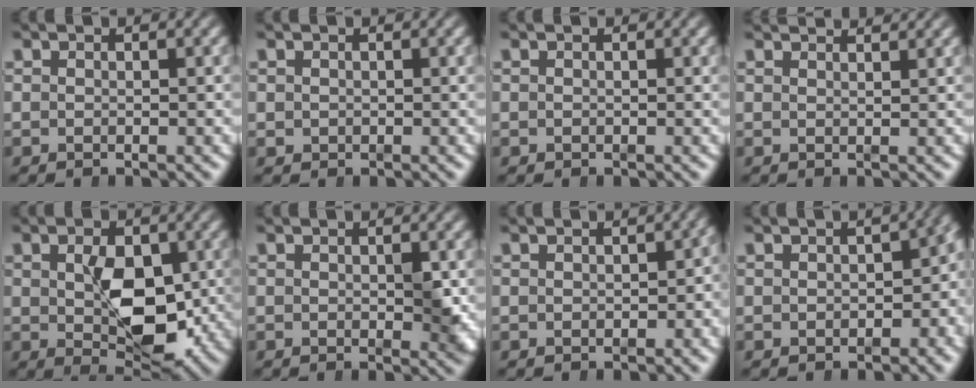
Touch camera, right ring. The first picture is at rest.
{"total": 0.6, "force": [0.0, 0.6, 0.1], "torque": [-0.010, -0.007, 0.005]}
{"total": 0.0}
{"total": 2.3, "force": [2.1, -0.6, 0.4], "torque": [0.003, 0.007, 0.033]}
{"total": 6.7, "force": [-0.4, 3.0, 6.0], "torque": [-0.086, -0.021, -0.001]}
{"total": 1.9, "force": [0.1, 0.7, 1.7], "torque": [-0.017, -0.001, -0.003]}
{"total": 1.0, "force": [-0.5, 0.6, 0.6], "torque": [-0.001, 0.001, -0.010]}
{"total": 2.1, "force": [-0.6, 1.1, 1.6], "torque": [-0.012, 0.000, -0.006]}